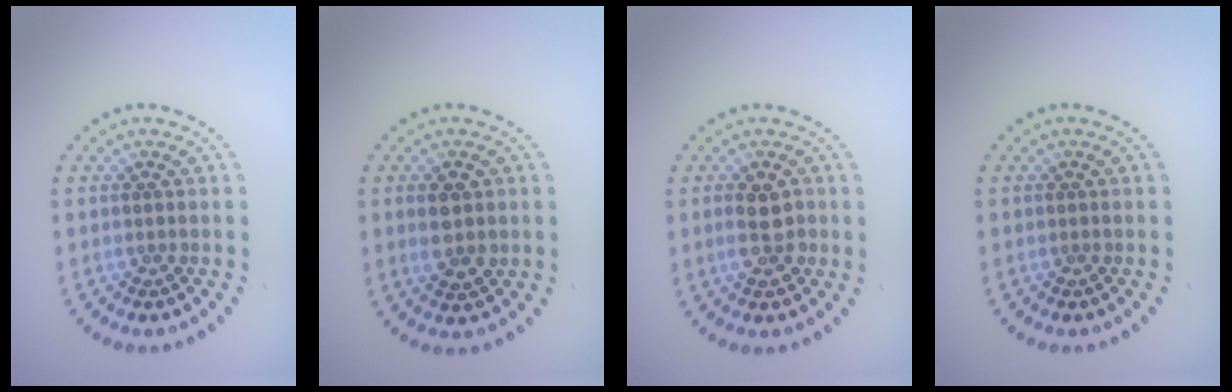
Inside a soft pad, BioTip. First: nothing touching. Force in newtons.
{"total": 2.6, "press": 2.6, "slide": 0.4}
{"total": 2.8, "press": 2.8, "slide": 0.3}
{"total": 0.0}